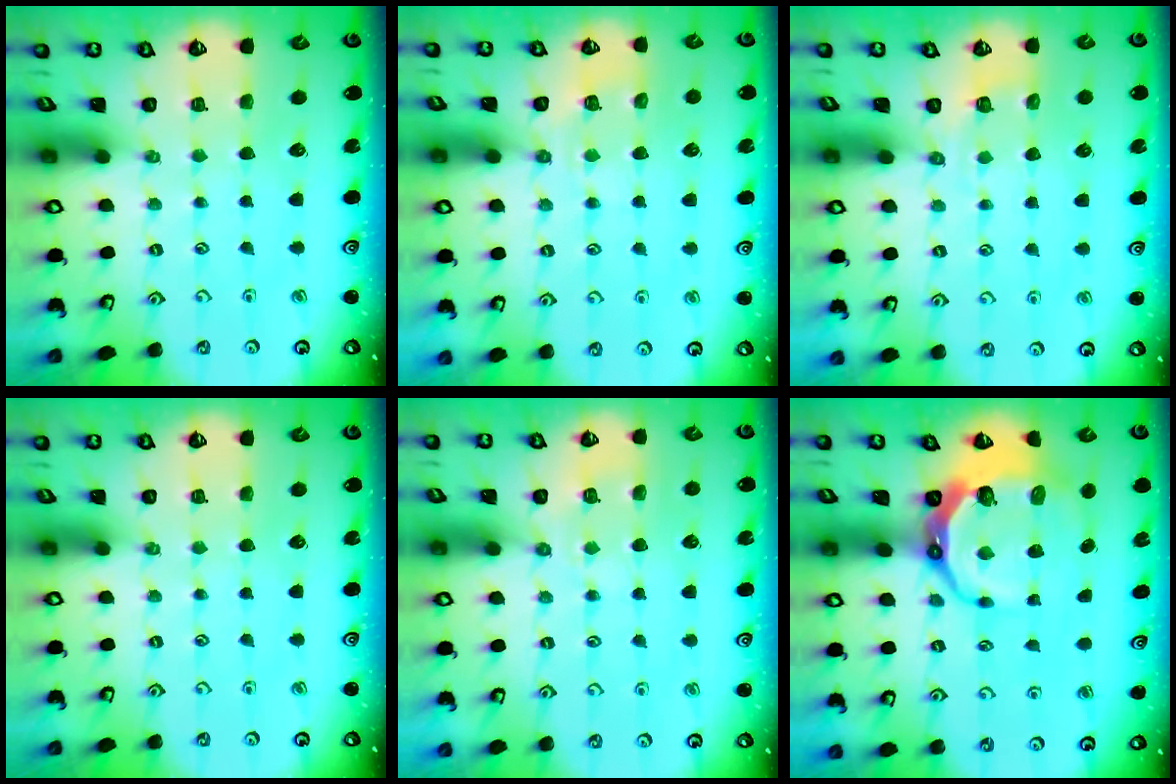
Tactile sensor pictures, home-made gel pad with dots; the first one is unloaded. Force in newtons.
{"total": 5.9, "press": 5.8, "slide": 1.0}
{"total": 2.1, "press": 1.0, "slide": 1.9}
{"total": 0.0}
{"total": 5.5, "press": 5.4, "slide": 0.9}
{"total": 11.1, "press": 10.3, "slide": 4.2}